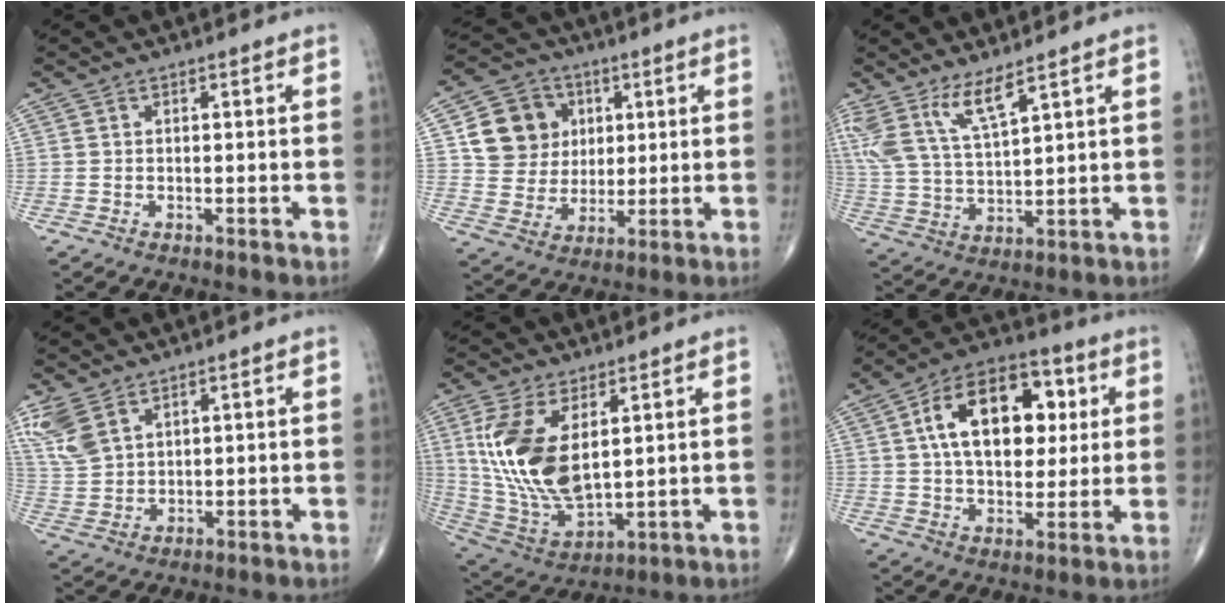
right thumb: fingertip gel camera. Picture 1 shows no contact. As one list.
[{"total": 12.1, "force": [3.3, 10.8, 4.4], "torque": [-0.043, -0.002, 0.061]}, {"total": 9.4, "force": [6.4, 2.0, 6.6], "torque": [-0.145, -0.031, 0.142]}, {"total": 7.5, "force": [4.6, 3.9, 4.3], "torque": [-0.097, -0.007, 0.108]}, {"total": 17.3, "force": [4.2, 8.7, 14.3], "torque": [-0.284, -0.022, 0.100]}, {"total": 19.1, "force": [4.6, 11.6, 14.4], "torque": [-0.196, 0.010, 0.071]}]